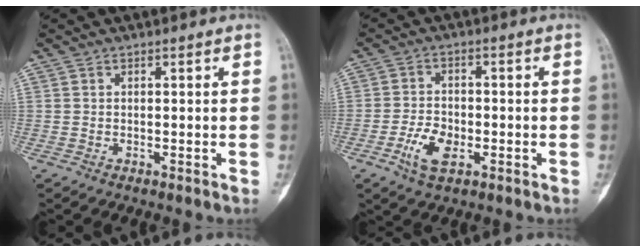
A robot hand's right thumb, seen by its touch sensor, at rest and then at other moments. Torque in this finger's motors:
{"motor_torque": [0.08, 0.33, 0.14, 0.31, -0.01]}